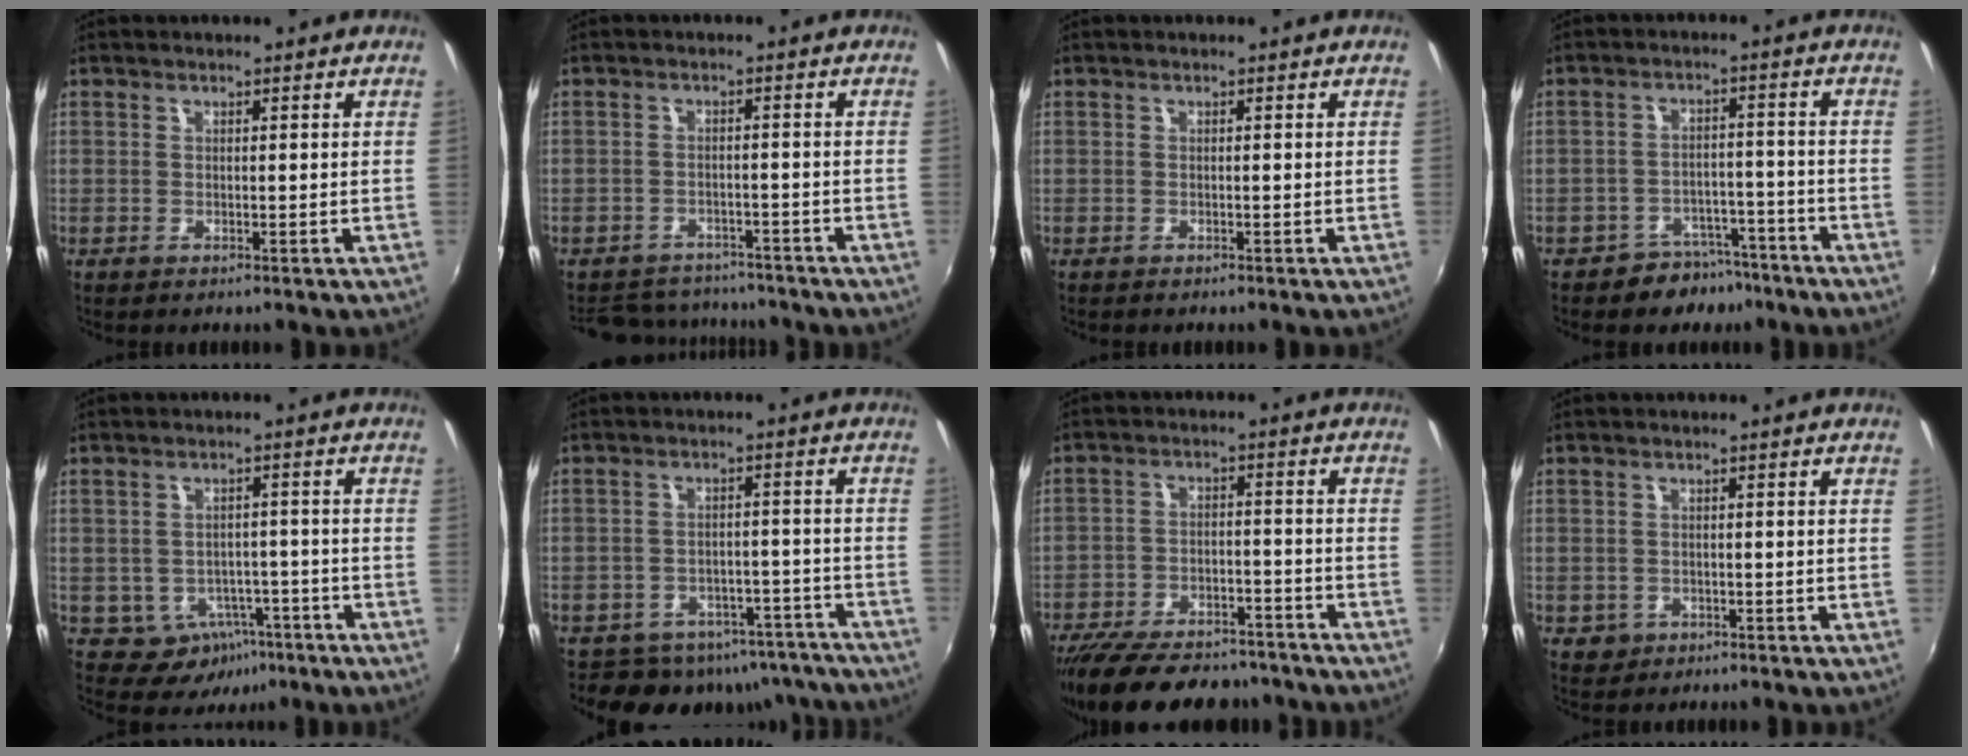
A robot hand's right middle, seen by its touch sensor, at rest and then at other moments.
{"total": 11.6, "force": [-10.2, 4.6, 3.1], "torque": [-0.079, 0.011, -0.141]}
{"total": 0.5, "force": [-0.5, 0.2, 0.0], "torque": [-0.002, -0.003, -0.009]}
{"total": 7.3, "force": [-5.7, 4.4, 1.1], "torque": [-0.021, 0.022, -0.075]}
{"total": 7.4, "force": [-3.8, 6.0, 2.2], "torque": [-0.046, 0.015, -0.031]}
{"total": 14.1, "force": [-11.8, 6.8, 3.6], "torque": [-0.063, 0.022, -0.138]}
{"total": 20.8, "force": [-17.2, 7.6, 8.9], "torque": [-0.191, -0.011, -0.245]}
{"total": 2.8, "force": [-1.0, 2.5, 0.8], "torque": [-0.023, -0.003, -0.012]}